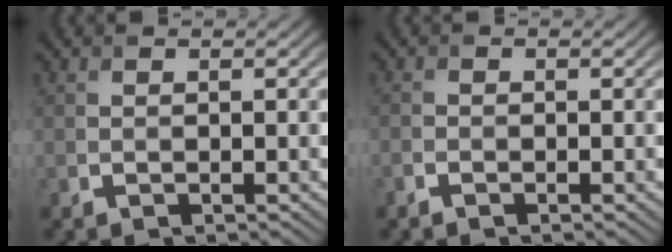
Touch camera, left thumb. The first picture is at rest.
{"total": 0.9, "force": [-0.7, 0.5, 0.3], "torque": [-0.006, -0.002, -0.014]}